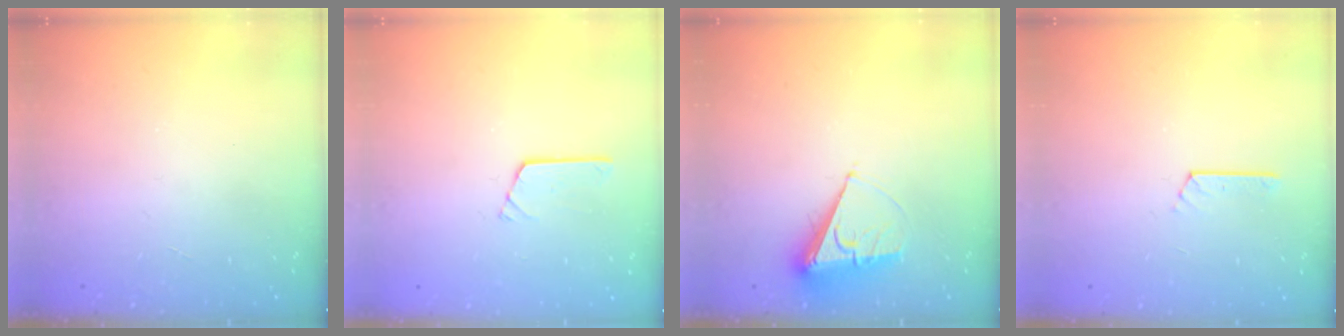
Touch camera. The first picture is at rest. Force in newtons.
{"total": 2.7, "press": 2.7, "slide": 0.3}
{"total": 9.0, "press": 9.0, "slide": 0.3}
{"total": 2.2, "press": 2.2, "slide": 0.3}